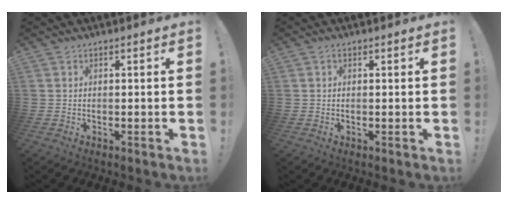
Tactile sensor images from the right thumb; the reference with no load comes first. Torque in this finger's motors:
{"motor_torque": [0.02, -0.18, 0.03, -0.11, 0.01]}